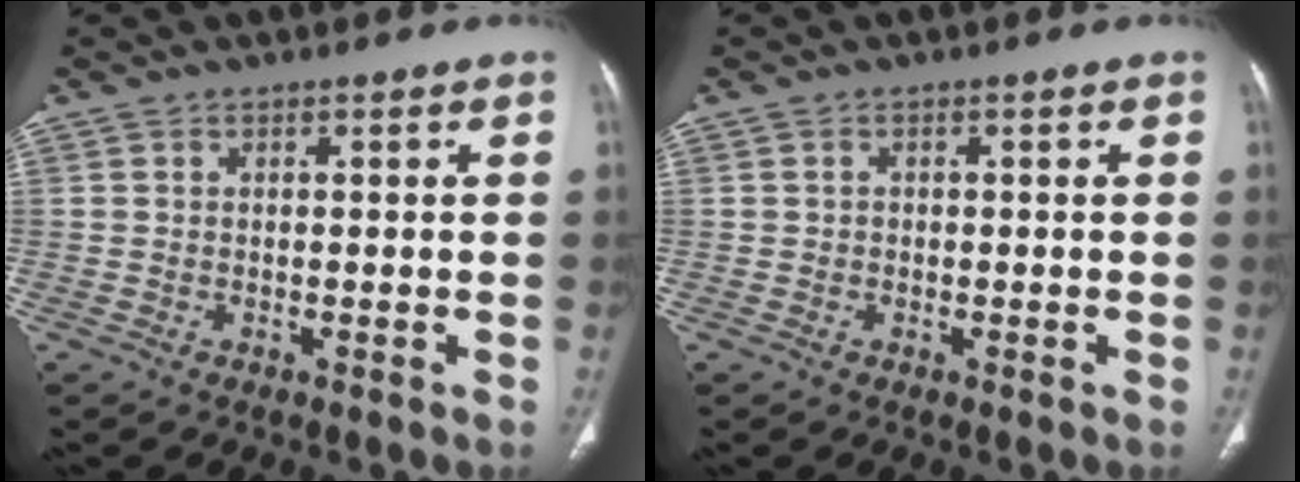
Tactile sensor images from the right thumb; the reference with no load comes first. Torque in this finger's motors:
{"motor_torque": [-0.35, 0.02, 0.01, 0.24, -0.02]}